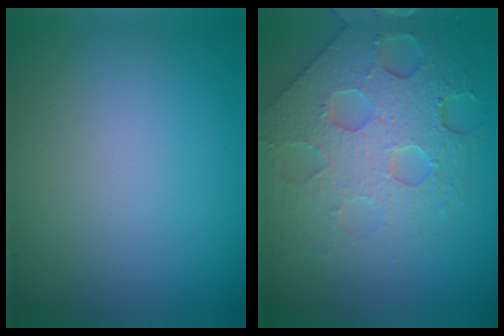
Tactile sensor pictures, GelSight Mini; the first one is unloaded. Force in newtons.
{"total": 8.0, "press": 5.5, "slide": 5.9}